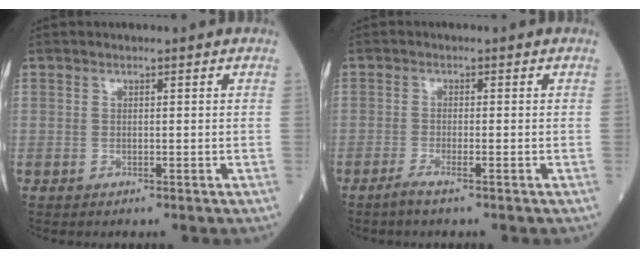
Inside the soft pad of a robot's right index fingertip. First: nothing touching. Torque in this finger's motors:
{"motor_torque": [0.08, -0.04, 0.01, 0.04]}